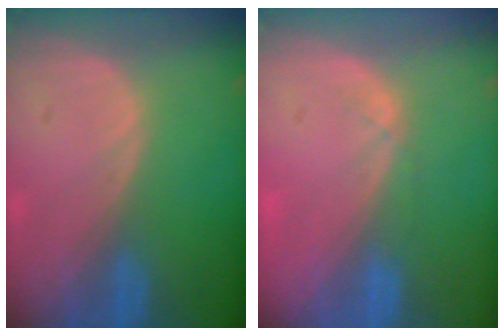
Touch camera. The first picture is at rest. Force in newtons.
{"total": 1.4, "press": 1.3, "slide": 0.5}